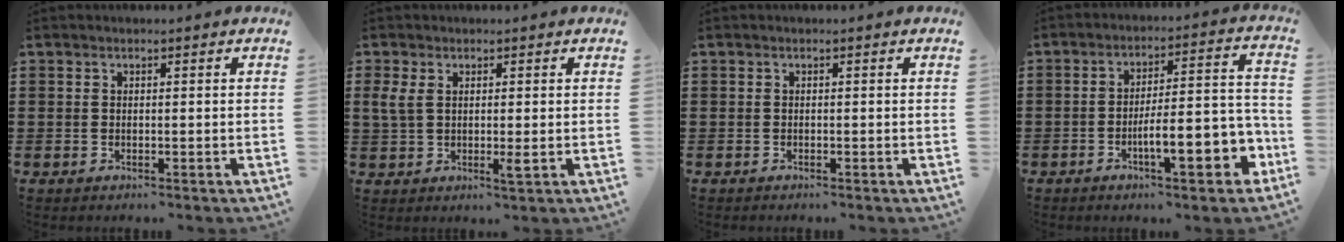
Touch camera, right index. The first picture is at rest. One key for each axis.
{"total": 4.5, "fx": 0.4, "fy": 1.9, "fz": 4.1, "tx": -0.099, "ty": -0.005, "tz": 0.002}
{"total": 0.0}
{"total": 10.1, "fx": -4.2, "fy": 2.3, "fz": 8.9, "tx": -0.130, "ty": -0.007, "tz": -0.073}